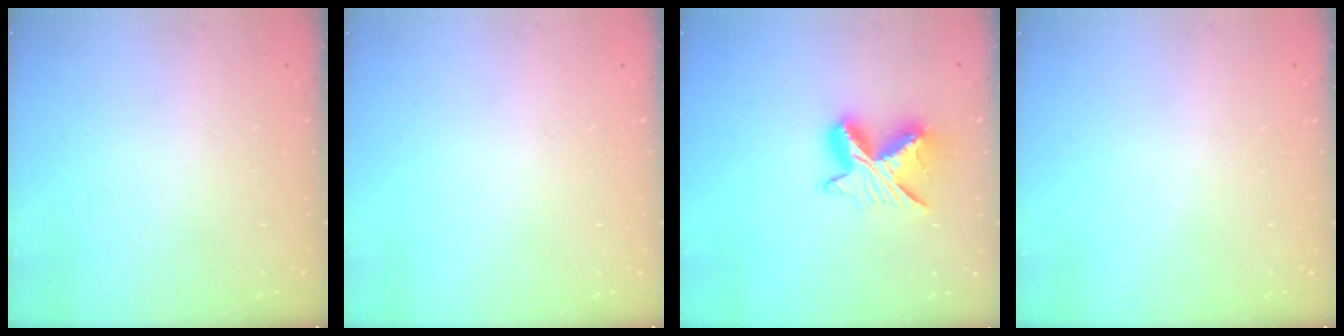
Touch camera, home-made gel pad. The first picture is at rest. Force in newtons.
{"total": 0.0}
{"total": 10.3, "press": 10.3, "slide": 0.7}
{"total": 0.0}